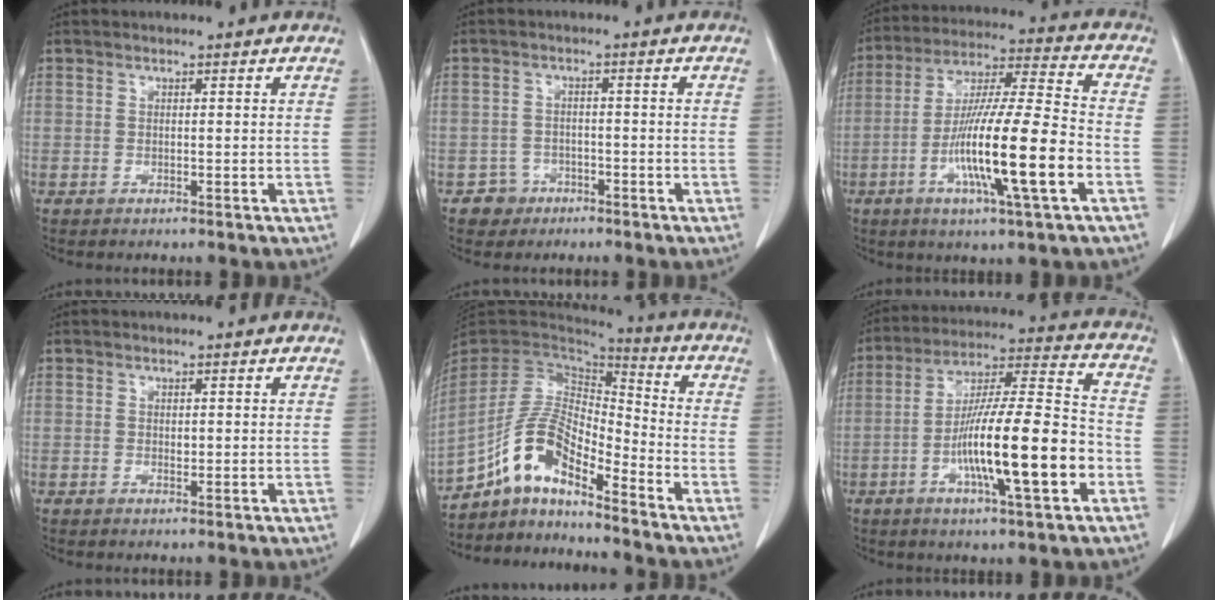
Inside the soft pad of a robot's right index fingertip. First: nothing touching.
{"total": 3.3, "force": [-1.9, 2.6, -0.3], "torque": [0.009, 0.015, -0.031]}
{"total": 17.1, "force": [-5.4, 0.5, 16.2], "torque": [-0.300, -0.010, -0.094]}
{"total": 0.6, "force": [0.1, 0.5, 0.4], "torque": [-0.008, 0.000, 0.004]}
{"total": 12.1, "force": [-8.6, 3.3, 8.0], "torque": [-0.165, 0.024, -0.163]}
{"total": 17.3, "force": [-5.3, 1.6, 16.4], "torque": [-0.287, 0.001, -0.085]}